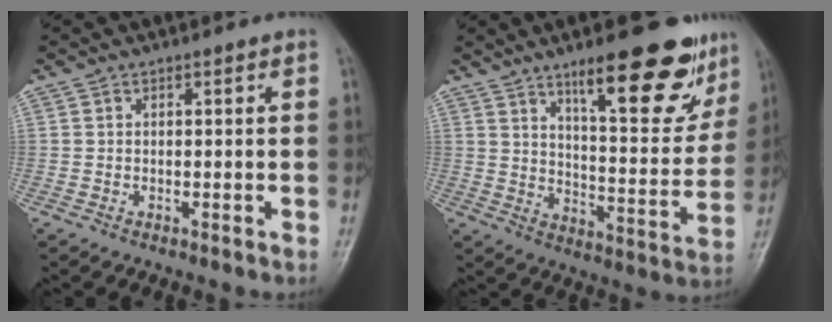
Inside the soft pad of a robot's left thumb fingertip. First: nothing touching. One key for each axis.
{"total": 19.0, "fx": 12.2, "fy": 5.7, "fz": 13.4, "tx": -0.138, "ty": -0.071, "tz": 0.182}